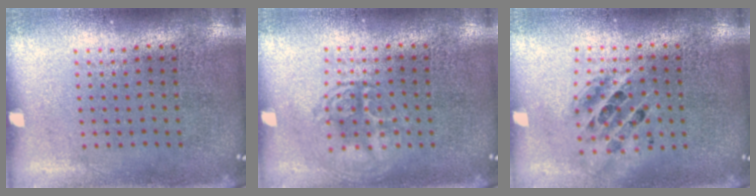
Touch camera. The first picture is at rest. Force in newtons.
{"total": 1.3, "press": 1.3, "slide": 0.1}
{"total": 1.3, "press": 1.2, "slide": 0.7}